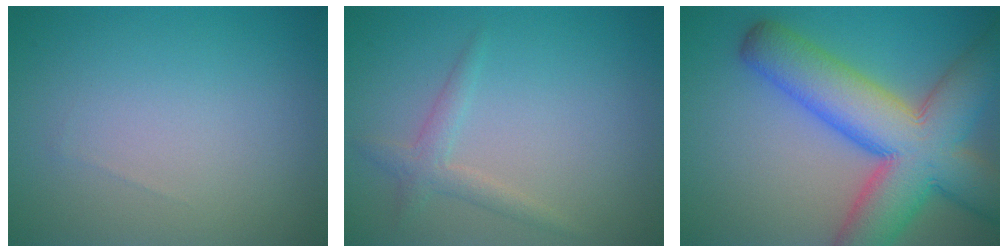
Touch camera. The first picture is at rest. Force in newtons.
{"total": 1.7, "press": 1.7, "slide": 0.0}
{"total": 12.5, "press": 12.4, "slide": 0.5}